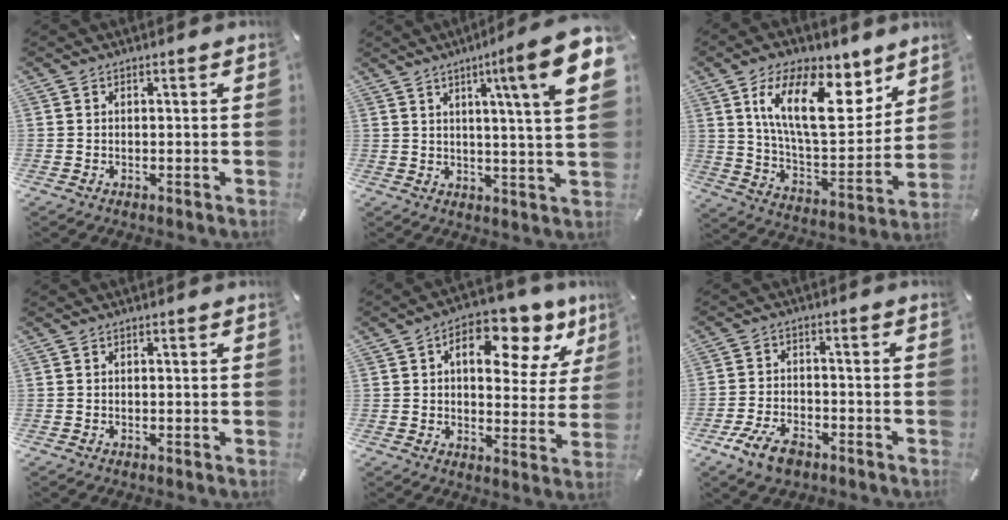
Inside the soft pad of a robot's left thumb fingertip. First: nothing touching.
{"total": 15.2, "force": [6.3, 0.7, 13.8], "torque": [-0.210, -0.031, 0.084]}
{"total": 20.1, "force": [10.7, 9.5, 14.2], "torque": [-0.238, -0.046, 0.181]}
{"total": 0.0}
{"total": 13.3, "force": [6.2, 7.5, 9.1], "torque": [-0.116, -0.031, 0.098]}
{"total": 8.0, "force": [-4.7, 4.4, 4.7], "torque": [-0.101, 0.017, -0.088]}